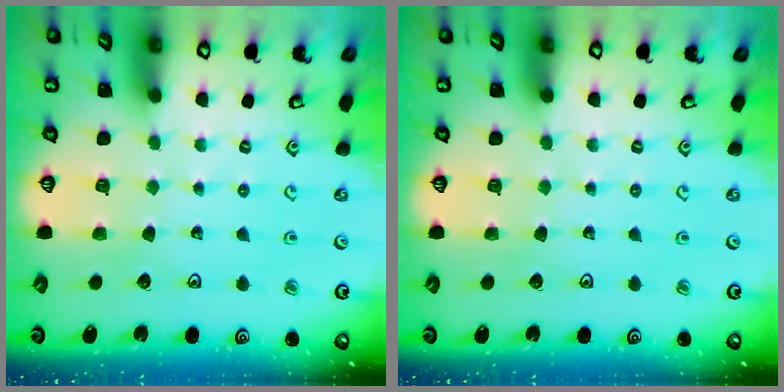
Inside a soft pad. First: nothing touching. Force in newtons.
{"total": 0.0}